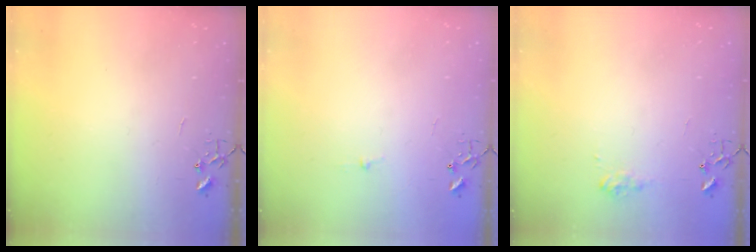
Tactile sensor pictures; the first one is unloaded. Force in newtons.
{"total": 2.7, "press": 2.7, "slide": 0.3}
{"total": 7.7, "press": 7.7, "slide": 0.4}